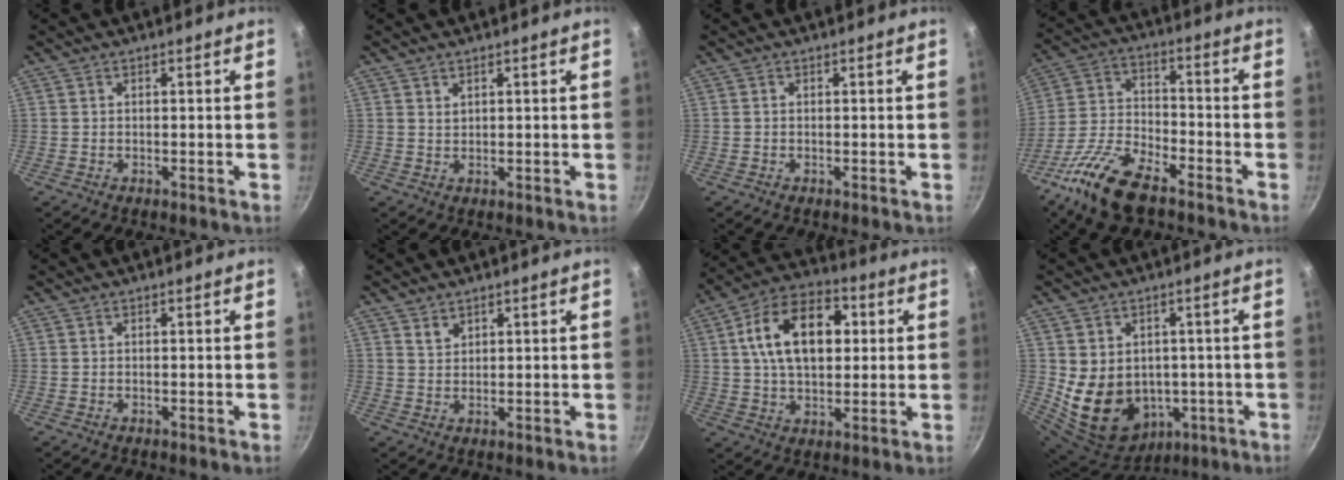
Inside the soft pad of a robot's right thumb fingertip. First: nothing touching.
{"total": 1.0, "force": [0.7, 0.5, 0.4], "torque": [-0.004, -0.005, 0.014]}
{"total": 0.0}
{"total": 14.3, "force": [-9.3, 6.0, 9.1], "torque": [-0.181, 0.047, -0.191]}
{"total": 0.0}
{"total": 2.1, "force": [1.4, 1.3, 0.7], "torque": [-0.006, -0.005, 0.028]}
{"total": 16.9, "force": [3.5, 10.6, 12.7], "torque": [-0.182, 0.016, 0.046]}
{"total": 15.1, "force": [-1.0, 12.3, 8.6], "torque": [-0.138, 0.002, 0.017]}